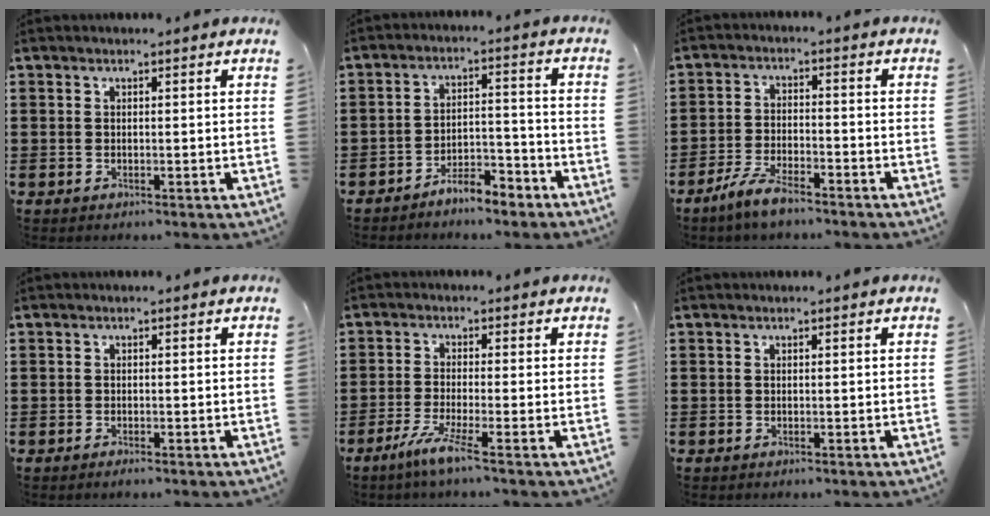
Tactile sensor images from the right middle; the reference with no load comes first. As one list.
[{"total": 5.0, "force": [-4.8, 0.8, 1.1], "torque": [-0.028, 0.008, -0.098]}, {"total": 5.3, "force": [-4.3, 1.1, 3.0], "torque": [-0.077, -0.004, -0.086]}, {"total": 0.8, "force": [-0.7, 0.0, 0.3], "torque": [-0.011, -0.005, -0.012]}, {"total": 4.6, "force": [-2.9, -0.2, 3.5], "torque": [-0.080, -0.016, -0.054]}, {"total": 0.0}]